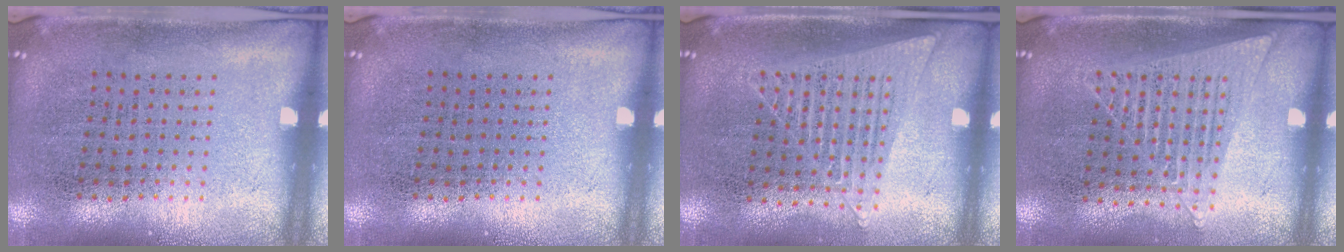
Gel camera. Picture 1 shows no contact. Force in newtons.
{"total": 0.0}
{"total": 1.3, "press": 1.2, "slide": 0.5}
{"total": 1.3, "press": 1.2, "slide": 0.4}